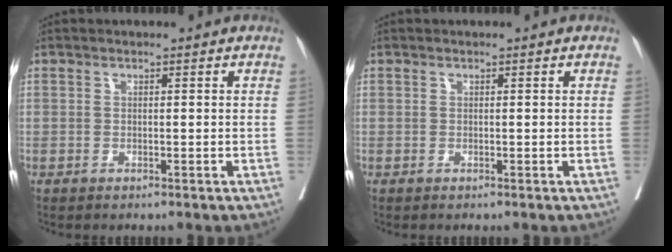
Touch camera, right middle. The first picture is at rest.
{"total": 0.0}